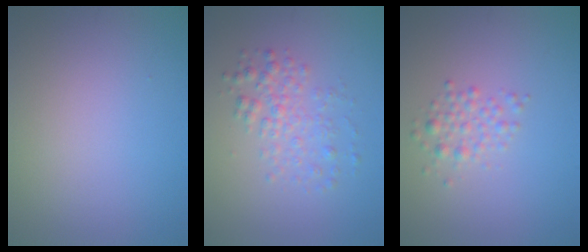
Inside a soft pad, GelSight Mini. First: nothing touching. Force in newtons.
{"total": 2.7, "press": 2.7, "slide": 0.0}
{"total": 1.9, "press": 1.9, "slide": 0.1}